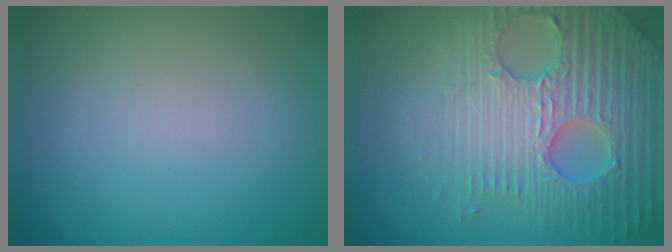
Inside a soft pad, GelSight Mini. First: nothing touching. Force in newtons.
{"total": 7.4, "press": 7.1, "slide": 1.8}